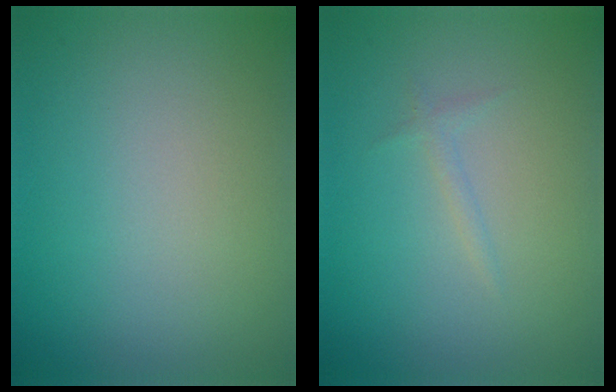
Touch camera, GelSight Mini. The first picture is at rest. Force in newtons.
{"total": 0.7, "press": 0.7, "slide": 0.1}